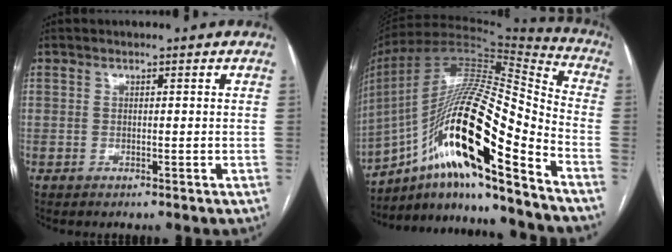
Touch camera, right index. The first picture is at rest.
{"total": 25.0, "force": [-13.4, 3.1, 20.9], "torque": [-0.384, -0.002, -0.235]}